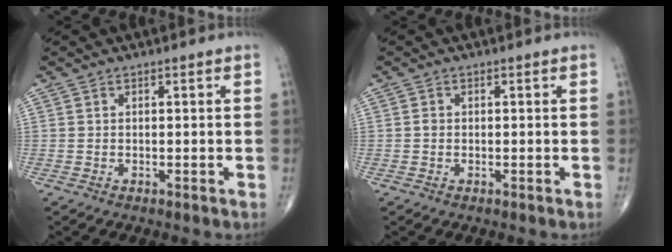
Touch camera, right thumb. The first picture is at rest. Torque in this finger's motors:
{"motor_torque": [0.07, 0.79, 0.26, -0.06, 0.01]}